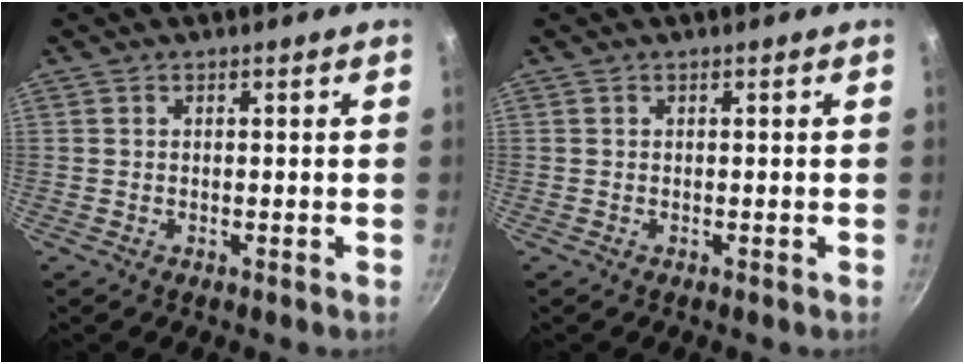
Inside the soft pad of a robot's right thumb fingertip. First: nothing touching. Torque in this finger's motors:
{"motor_torque": [-0.07, 0.07, 0.01, 0.00, 0.02]}